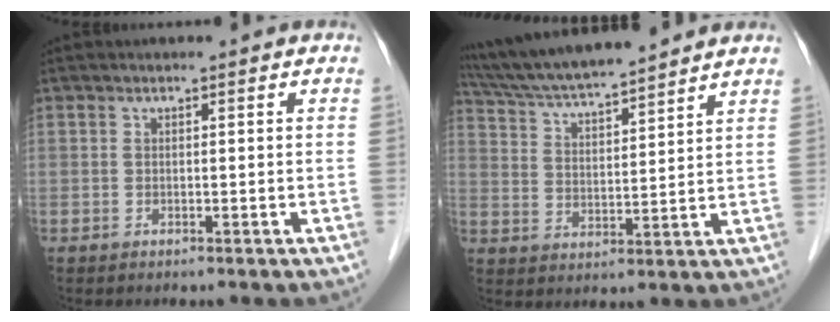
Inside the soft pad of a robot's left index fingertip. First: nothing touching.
{"total": 14.2, "force": [12.9, 0.4, 6.0], "torque": [-0.113, 0.019, 0.219]}